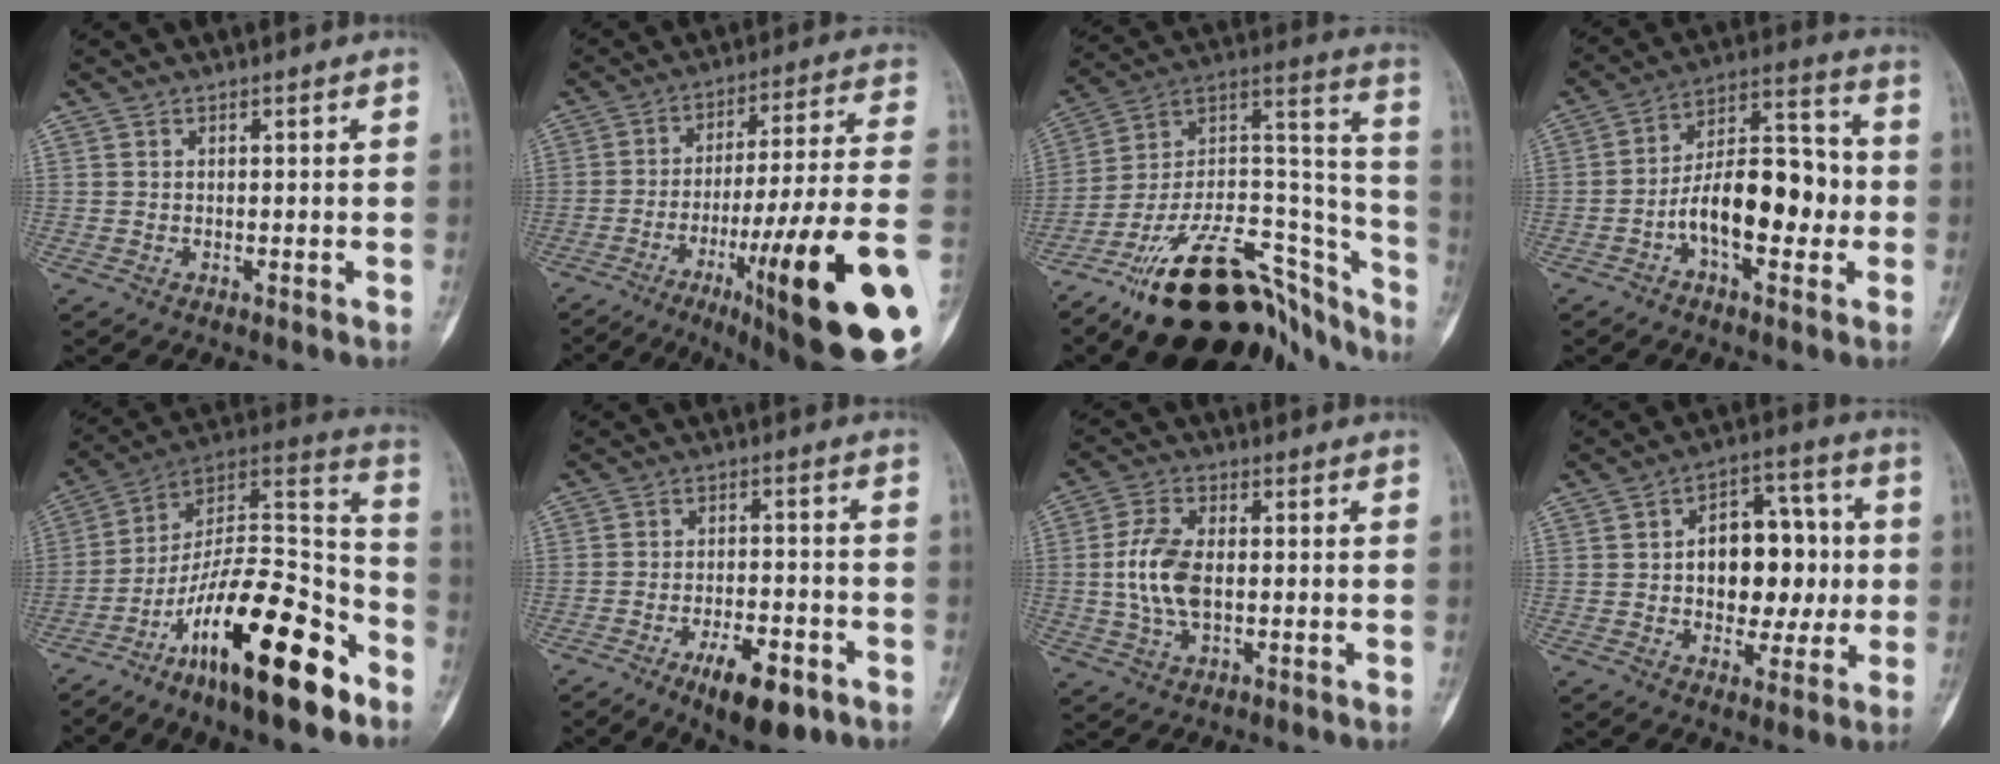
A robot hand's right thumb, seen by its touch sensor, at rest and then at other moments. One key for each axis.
{"total": 27.7, "fx": -10.0, "fy": 3.4, "fz": 25.6, "tx": -0.331, "ty": 0.029, "tz": -0.147}
{"total": 30.2, "fx": -20.8, "fy": 13.2, "fz": 17.5, "tx": -0.196, "ty": 0.112, "tz": -0.331}
{"total": 15.3, "fx": -3.2, "fy": 7.6, "fz": 12.8, "tx": -0.189, "ty": 0.046, "tz": -0.059}
{"total": 25.4, "fx": -14.5, "fy": 7.5, "fz": 19.4, "tx": -0.308, "ty": 0.095, "tz": -0.239}
{"total": 10.7, "fx": -6.1, "fy": 4.3, "fz": 7.7, "tx": -0.109, "ty": 0.027, "tz": -0.090}
{"total": 9.6, "fx": -0.3, "fy": 5.5, "fz": 7.8, "tx": -0.162, "ty": 0.007, "tz": -0.006}
{"total": 15.2, "fx": 0.2, "fy": 10.0, "fz": 11.5, "tx": -0.115, "ty": 0.030, "tz": 0.006}